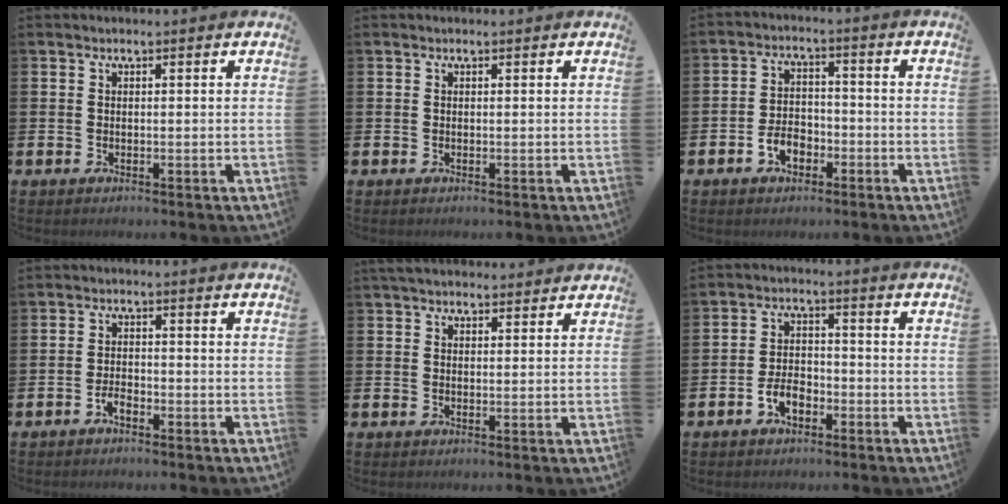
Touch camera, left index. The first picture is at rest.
{"total": 0.0}
{"total": 4.0, "force": [-2.1, 2.6, 2.2], "torque": [-0.038, 0.008, -0.042]}
{"total": 1.8, "force": [-1.2, 0.8, 1.0], "torque": [-0.027, 0.005, -0.022]}
{"total": 3.2, "force": [3.0, 1.0, 0.7], "torque": [-0.018, -0.007, 0.056]}
{"total": 3.8, "force": [-2.1, 2.1, 2.3], "torque": [-0.039, 0.008, -0.042]}